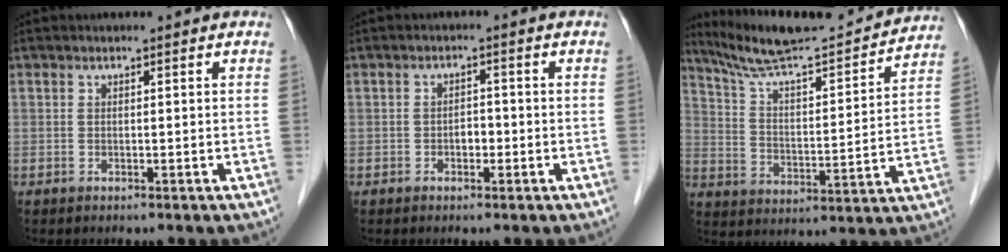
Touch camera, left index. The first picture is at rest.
{"total": 1.8, "force": [-0.7, 1.1, 1.3], "torque": [-0.016, 0.005, -0.011]}
{"total": 18.6, "force": [17.4, 0.7, 6.5], "torque": [-0.116, -0.007, 0.268]}